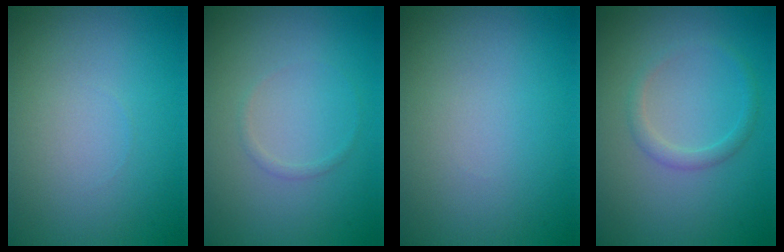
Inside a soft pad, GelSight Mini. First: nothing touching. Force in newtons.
{"total": 0.6, "press": 0.6, "slide": 0.1}
{"total": 0.0}
{"total": 1.5, "press": 1.5, "slide": 0.1}